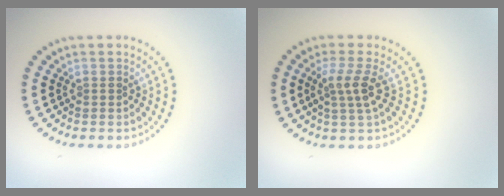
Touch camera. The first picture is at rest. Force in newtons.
{"total": 2.5, "press": 1.9, "slide": 1.7}